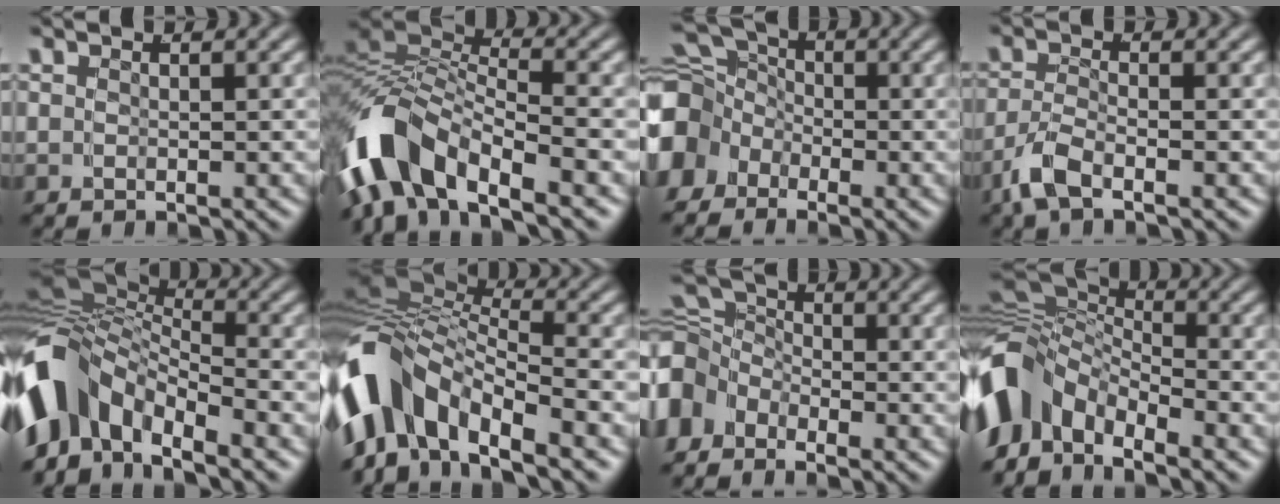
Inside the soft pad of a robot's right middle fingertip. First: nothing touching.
{"total": 9.4, "force": [-2.8, 6.3, 6.3], "torque": [-0.148, -0.025, -0.042]}
{"total": 6.4, "force": [-0.6, 5.7, 2.8], "torque": [-0.050, -0.021, -0.009]}
{"total": 2.3, "force": [-1.6, 0.5, 1.5], "torque": [-0.030, -0.001, -0.029]}
{"total": 9.2, "force": [-2.6, 6.6, 5.9], "torque": [-0.144, -0.028, -0.040]}
{"total": 11.1, "force": [-2.9, 7.8, 7.4], "torque": [-0.180, -0.032, -0.040]}
{"total": 6.1, "force": [-0.8, 5.6, 2.3], "torque": [-0.052, -0.017, -0.018]}
{"total": 8.1, "force": [-2.0, 6.0, 5.1], "torque": [-0.116, -0.024, -0.032]}